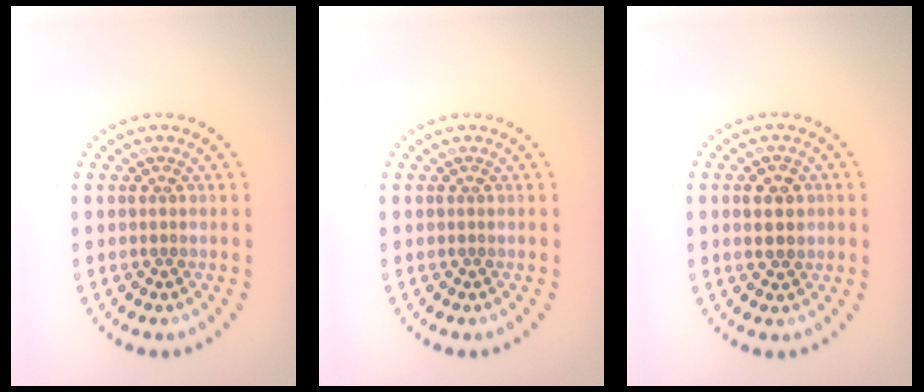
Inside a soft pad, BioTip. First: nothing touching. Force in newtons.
{"total": 0.0}
{"total": 2.5, "press": 2.5, "slide": 0.3}